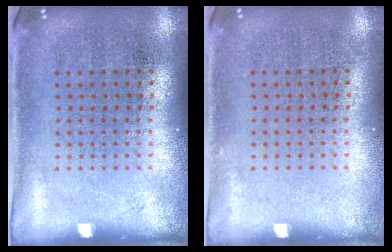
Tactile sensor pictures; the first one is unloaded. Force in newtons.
{"total": 0.0}